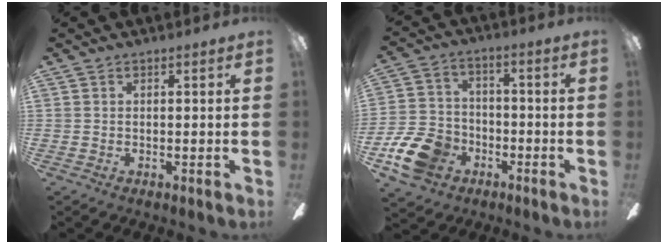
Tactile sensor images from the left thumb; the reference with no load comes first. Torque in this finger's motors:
{"motor_torque": [-0.96, 0.99, 0.00, 0.02, 0.02]}